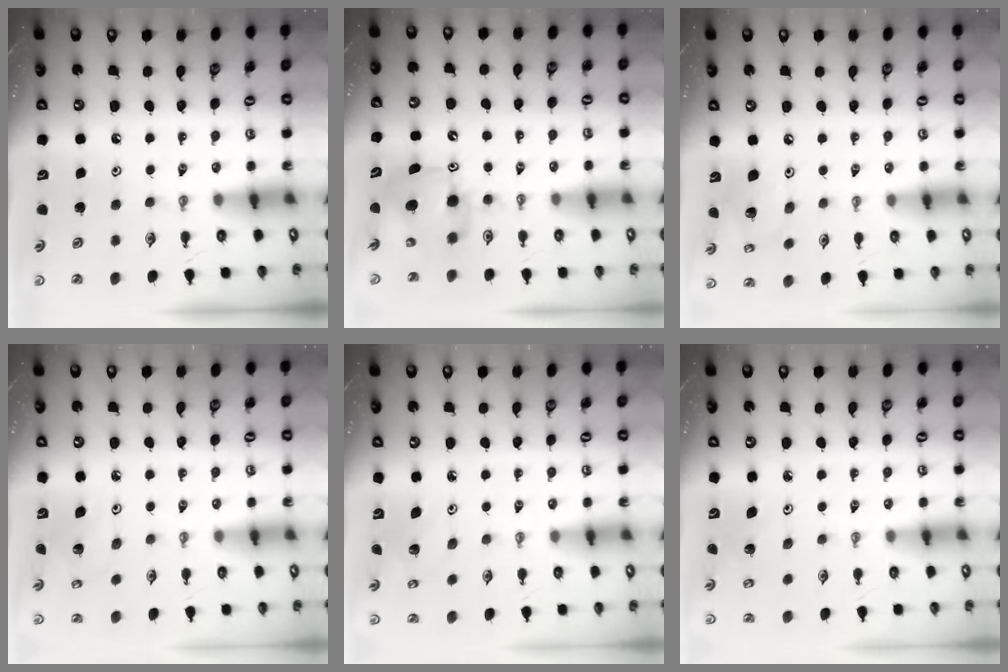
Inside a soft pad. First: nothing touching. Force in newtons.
{"total": 7.8, "press": 7.7, "slide": 0.4}
{"total": 11.2, "press": 11.0, "slide": 2.0}
{"total": 3.3, "press": 3.3, "slide": 0.2}
{"total": 2.4, "press": 2.4, "slide": 0.2}
{"total": 2.7, "press": 2.7, "slide": 0.4}